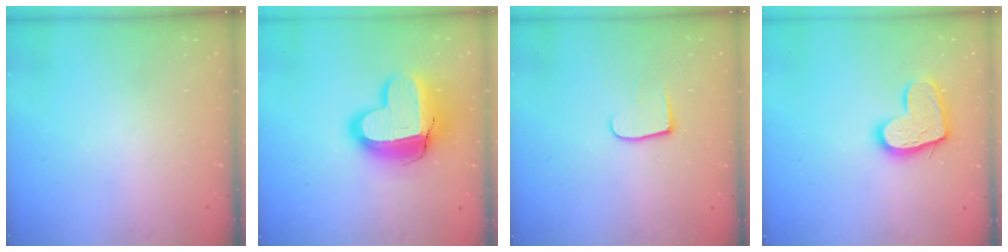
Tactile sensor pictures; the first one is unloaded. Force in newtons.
{"total": 16.9, "press": 16.8, "slide": 1.4}
{"total": 6.6, "press": 6.6, "slide": 0.6}
{"total": 14.0, "press": 14.0, "slide": 1.3}